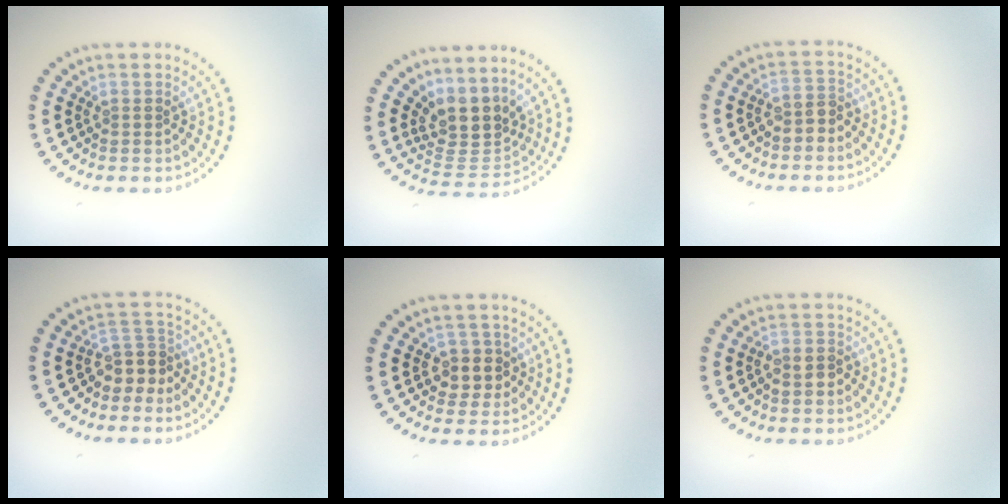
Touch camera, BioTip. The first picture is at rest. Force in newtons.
{"total": 4.0, "press": 3.1, "slide": 2.5}
{"total": 1.8, "press": 1.5, "slide": 0.9}
{"total": 2.9, "press": 2.0, "slide": 2.0}
{"total": 2.6, "press": 2.4, "slide": 1.1}
{"total": 1.6, "press": 1.4, "slide": 0.8}